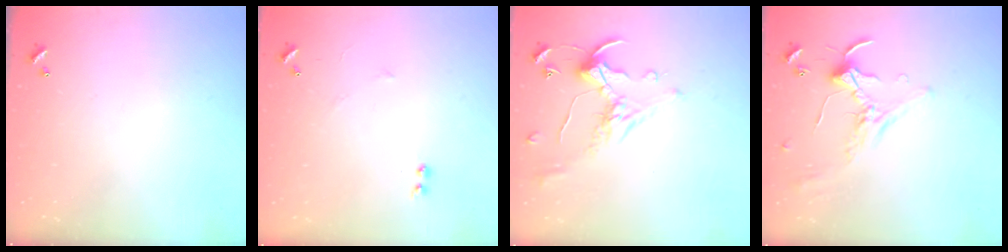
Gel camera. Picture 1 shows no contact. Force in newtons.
{"total": 6.7, "press": 6.7, "slide": 0.7}
{"total": 1.1, "press": 0.6, "slide": 0.9}
{"total": 0.8, "press": 0.7, "slide": 0.4}